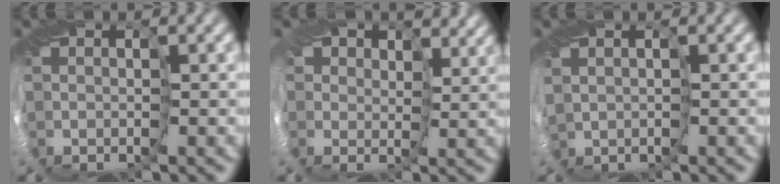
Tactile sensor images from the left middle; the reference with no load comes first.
{"total": 5.5, "force": [4.4, 2.9, 1.6], "torque": [-0.043, -0.002, 0.070]}
{"total": 0.7, "force": [0.1, 0.5, 0.4], "torque": [-0.015, 0.001, 0.003]}